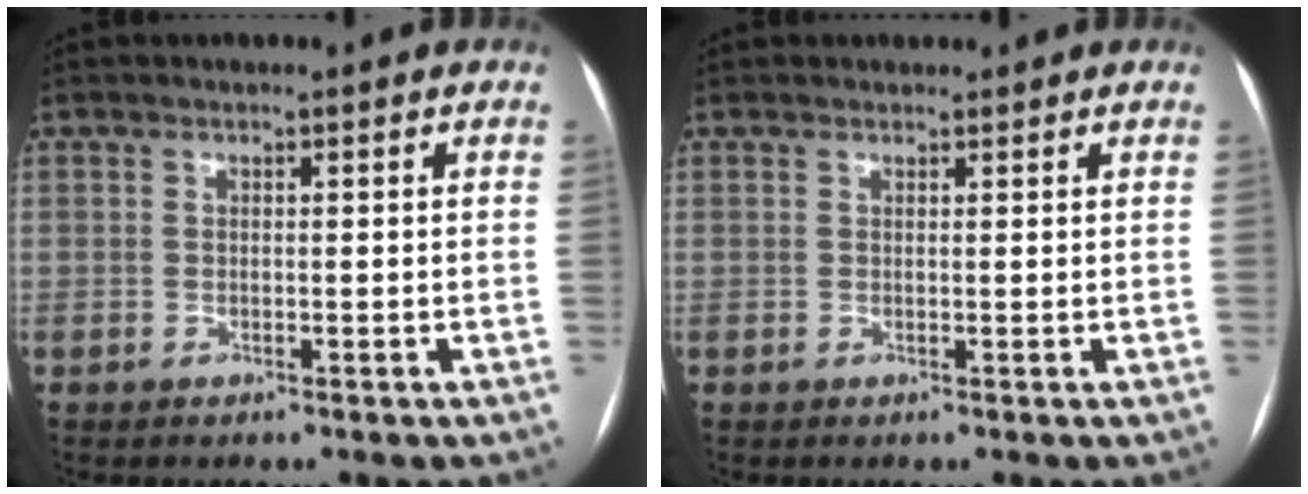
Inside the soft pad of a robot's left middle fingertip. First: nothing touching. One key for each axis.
{"total": 1.1, "fx": 1.1, "fy": 0.4, "fz": 0.1, "tx": -0.008, "ty": 0.010, "tz": 0.017}